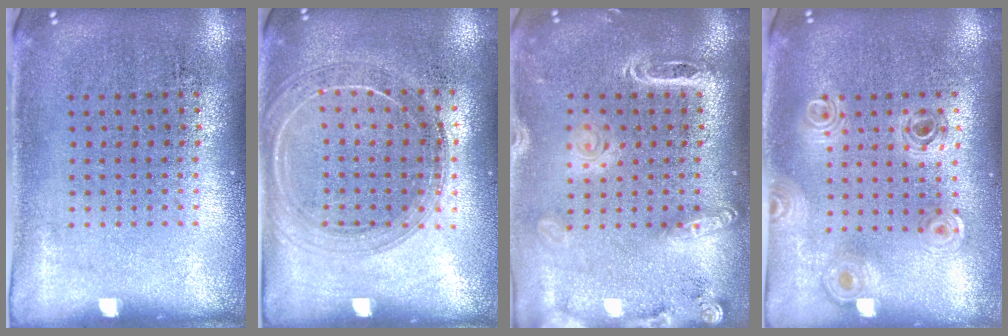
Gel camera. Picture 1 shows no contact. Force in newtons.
{"total": 1.6, "press": 1.6, "slide": 0.4}
{"total": 1.9, "press": 1.6, "slide": 1.0}
{"total": 0.8, "press": 0.8, "slide": 0.1}